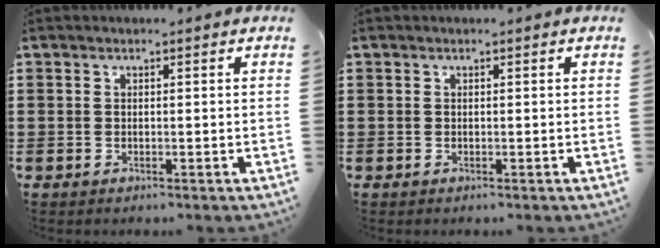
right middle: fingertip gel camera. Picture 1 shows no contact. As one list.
[{"total": 0.0}]